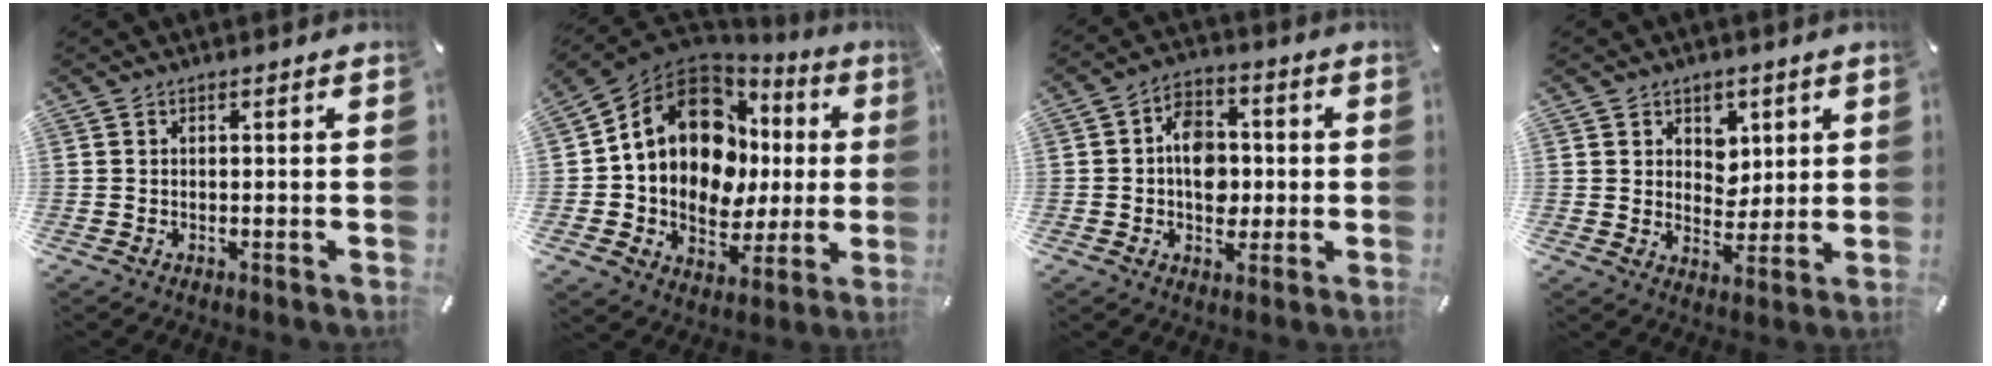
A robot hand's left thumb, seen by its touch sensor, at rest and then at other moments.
{"total": 16.8, "force": [4.8, 12.7, 10.0], "torque": [-0.188, -0.030, 0.087]}
{"total": 9.7, "force": [-0.9, 7.6, 6.0], "torque": [-0.085, 0.015, -0.012]}
{"total": 5.9, "force": [2.7, 5.2, 0.7], "torque": [-0.008, -0.013, 0.046]}